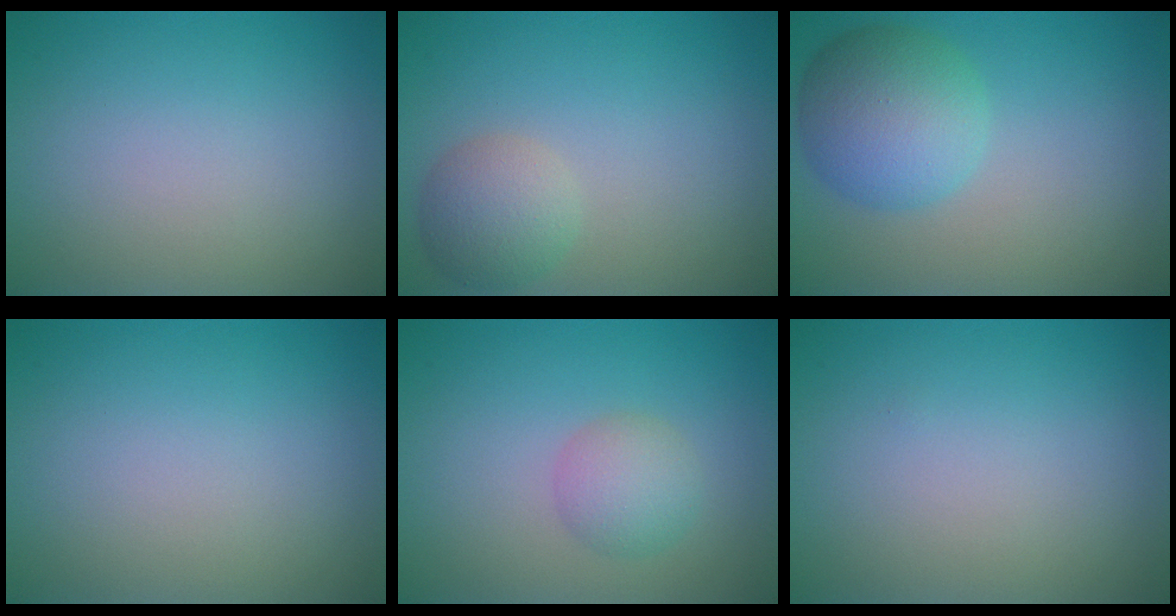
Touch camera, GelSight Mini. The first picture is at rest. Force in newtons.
{"total": 3.2, "press": 3.2, "slide": 0.1}
{"total": 5.9, "press": 5.9, "slide": 0.3}
{"total": 0.0}
{"total": 2.5, "press": 2.5, "slide": 0.1}
{"total": 0.0}